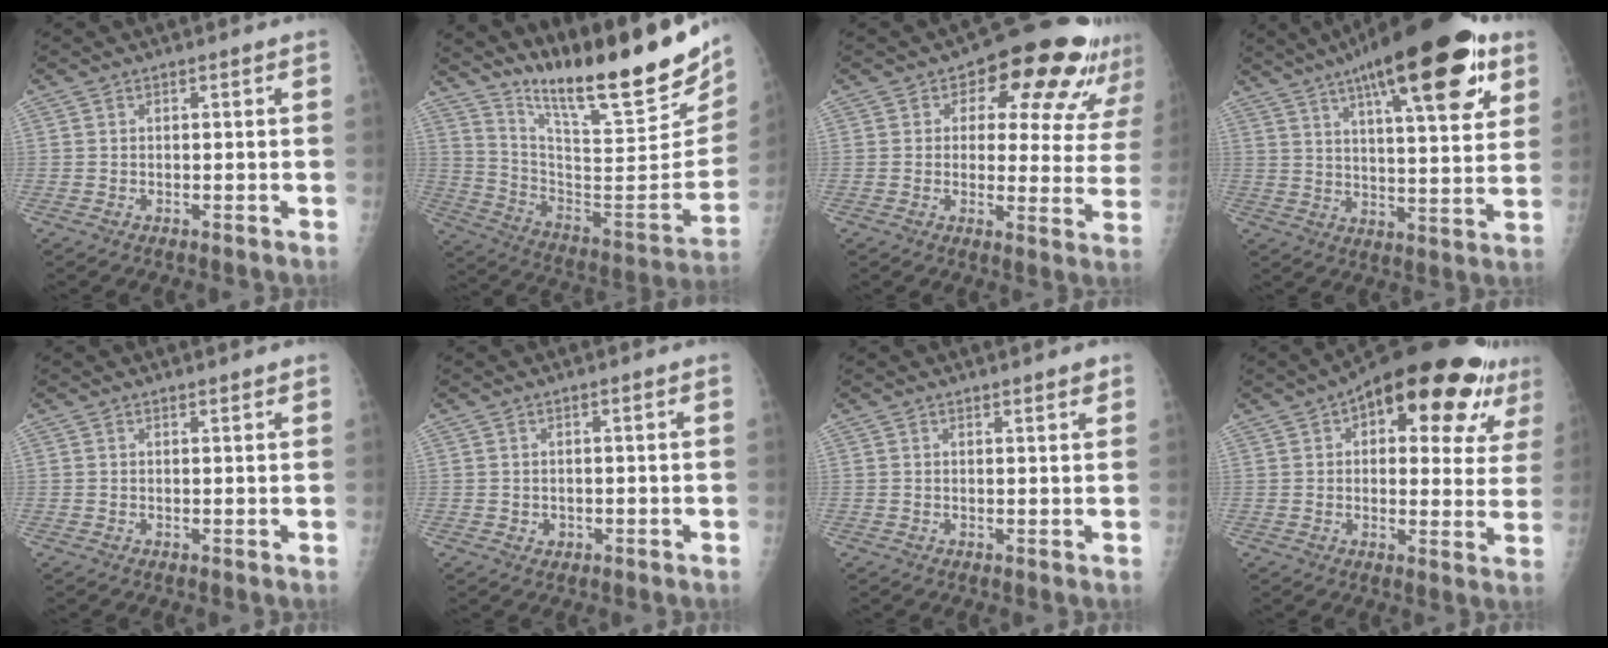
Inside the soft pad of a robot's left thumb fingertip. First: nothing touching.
{"total": 27.6, "force": [20.0, 4.8, 18.3], "torque": [-0.265, -0.102, 0.320]}
{"total": 17.0, "force": [10.1, 8.8, 10.4], "torque": [-0.079, -0.030, 0.111]}
{"total": 24.7, "force": [13.2, 7.1, 19.6], "torque": [-0.279, -0.020, 0.196]}
{"total": 1.1, "force": [0.9, 0.2, 0.5], "torque": [-0.004, -0.003, 0.012]}
{"total": 1.1, "force": [-0.1, 1.0, 0.5], "torque": [-0.004, 0.001, 0.003]}
{"total": 1.8, "force": [1.5, 0.4, 1.0], "torque": [-0.010, -0.006, 0.019]}
{"total": 22.1, "force": [10.9, 9.4, 16.7], "torque": [-0.194, 0.003, 0.143]}